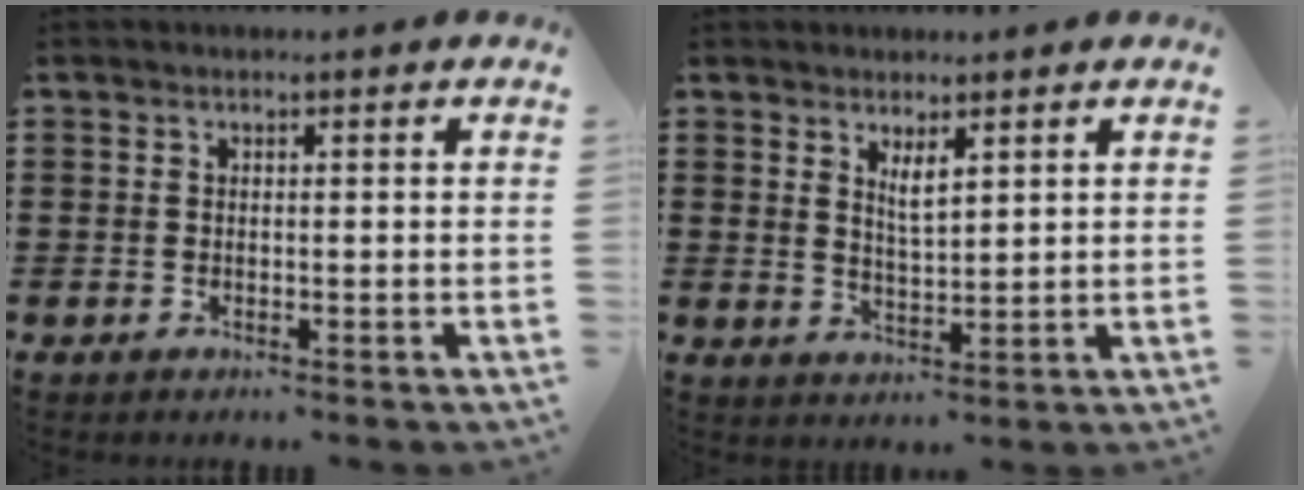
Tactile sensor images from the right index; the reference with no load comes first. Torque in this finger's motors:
{"motor_torque": [-0.04, 0.00, 0.03, 0.00]}